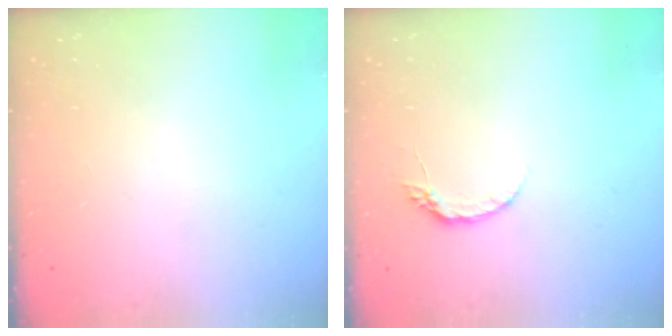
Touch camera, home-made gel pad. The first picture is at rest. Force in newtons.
{"total": 4.9, "press": 4.8, "slide": 0.7}